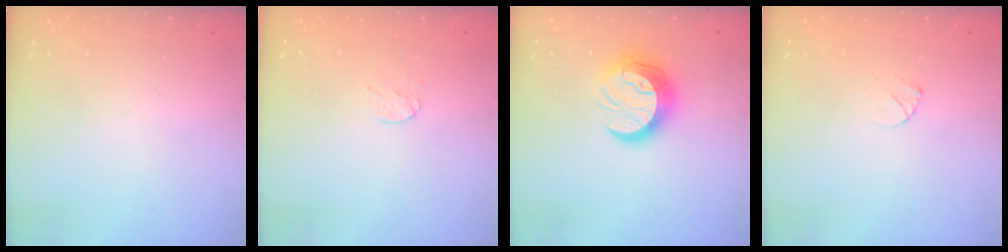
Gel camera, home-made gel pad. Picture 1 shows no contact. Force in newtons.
{"total": 3.1, "press": 3.1, "slide": 0.3}
{"total": 12.8, "press": 12.8, "slide": 1.1}
{"total": 3.6, "press": 3.5, "slide": 0.5}